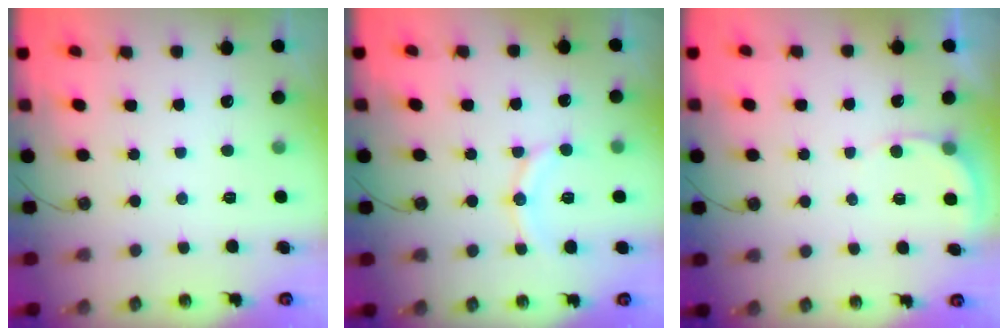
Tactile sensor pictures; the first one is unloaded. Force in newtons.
{"total": 9.6, "press": 9.2, "slide": 2.8}
{"total": 3.4, "press": 3.4, "slide": 0.2}